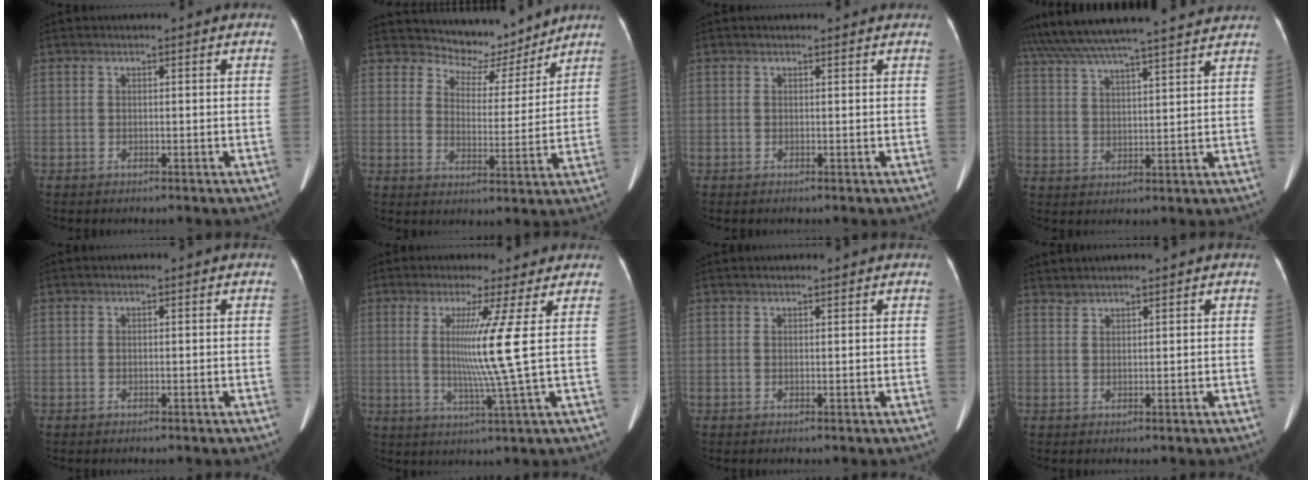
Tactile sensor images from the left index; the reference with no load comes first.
{"total": 7.4, "force": [7.0, 2.1, -0.3], "torque": [0.001, -0.019, 0.109]}
{"total": 1.2, "force": [0.9, 0.8, -0.1], "torque": [0.004, 0.005, 0.006]}
{"total": 23.5, "force": [21.2, 1.6, 10.0], "torque": [-0.174, 0.017, 0.304]}
{"total": 0.0}
{"total": 7.3, "force": [1.1, -3.0, 6.5], "torque": [-0.123, -0.028, 0.032]}
{"total": 3.5, "force": [3.3, 0.5, 1.1], "torque": [-0.011, 0.015, 0.038]}
{"total": 1.9, "force": [1.9, -0.1, 0.3], "torque": [-0.004, 0.016, 0.040]}